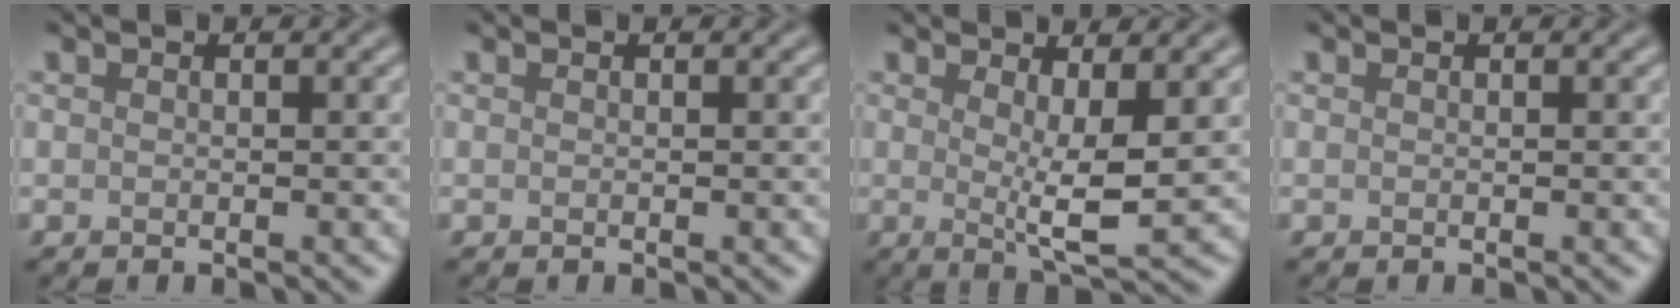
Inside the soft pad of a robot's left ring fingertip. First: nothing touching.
{"total": 0.0}
{"total": 4.4, "force": [0.8, 0.9, 4.2], "torque": [-0.068, -0.016, 0.013]}
{"total": 0.0}